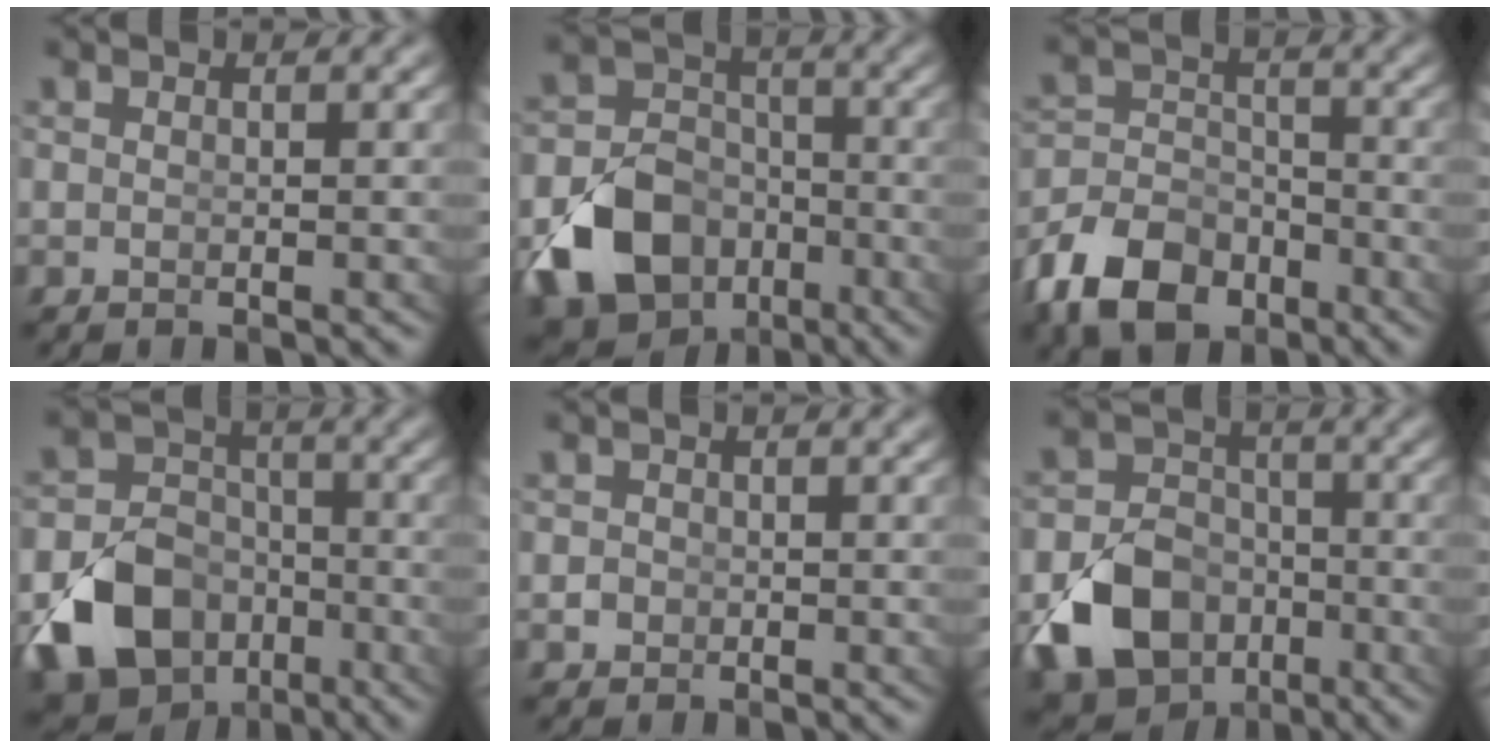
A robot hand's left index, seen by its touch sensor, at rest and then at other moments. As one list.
[{"total": 10.4, "force": [-4.6, 8.5, 4.0], "torque": [-0.080, -0.046, -0.068]}, {"total": 8.1, "force": [-5.1, 5.2, 3.6], "torque": [-0.062, -0.032, -0.074]}, {"total": 11.6, "force": [-5.1, 9.4, 4.3], "torque": [-0.088, -0.051, -0.076]}, {"total": 0.5, "force": [-0.4, 0.3, 0.0], "torque": [-0.005, -0.011, 0.000]}, {"total": 9.4, "force": [-3.9, 7.7, 3.9], "torque": [-0.078, -0.043, -0.057]}]